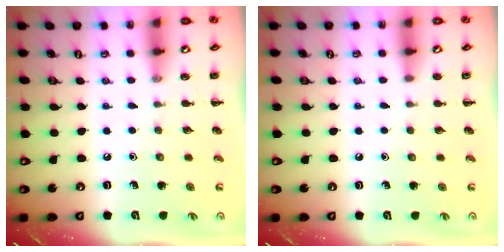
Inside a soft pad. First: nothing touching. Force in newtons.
{"total": 0.7, "press": 0.7, "slide": 0.0}